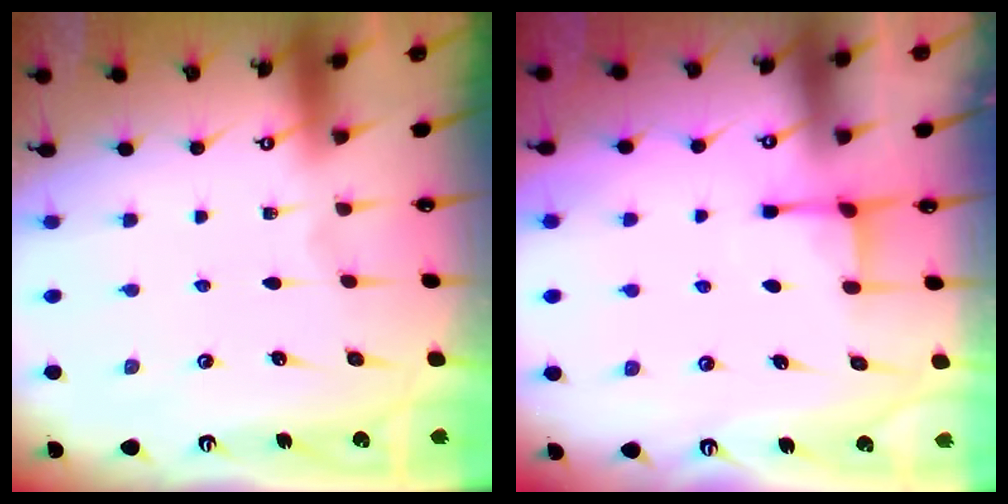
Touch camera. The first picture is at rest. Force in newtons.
{"total": 2.4, "press": 2.4, "slide": 0.3}